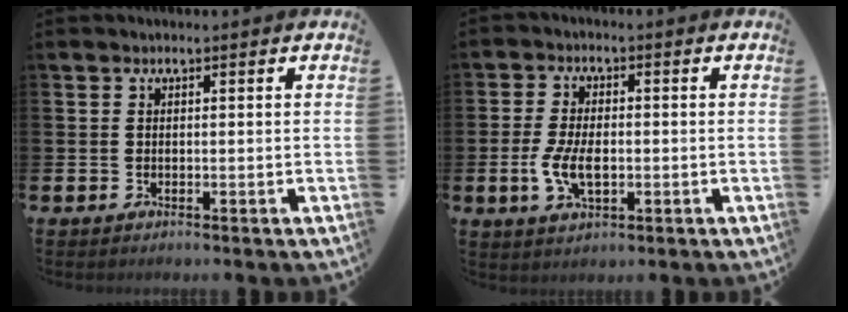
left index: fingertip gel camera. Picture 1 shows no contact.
{"total": 5.4, "force": [-0.7, 2.8, 4.5], "torque": [-0.088, -0.001, -0.016]}